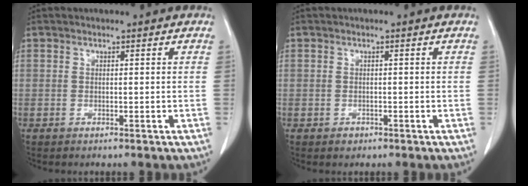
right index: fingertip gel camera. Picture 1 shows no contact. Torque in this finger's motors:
{"motor_torque": [-0.09, -0.03, -0.24, -0.10]}